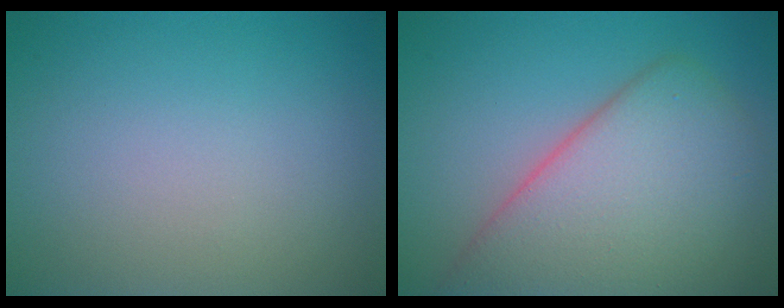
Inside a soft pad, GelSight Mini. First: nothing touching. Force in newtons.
{"total": 9.2, "press": 9.2, "slide": 0.4}